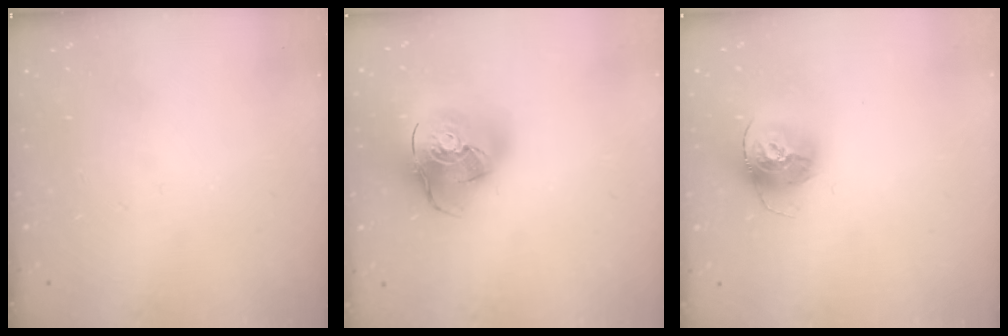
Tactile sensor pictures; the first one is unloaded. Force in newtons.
{"total": 19.7, "press": 19.5, "slide": 2.7}
{"total": 14.6, "press": 14.6, "slide": 1.5}